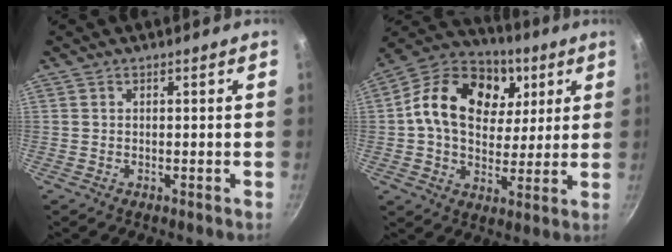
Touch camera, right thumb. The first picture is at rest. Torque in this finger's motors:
{"motor_torque": [1.19, 2.24, 0.95, -0.34, 0.14]}